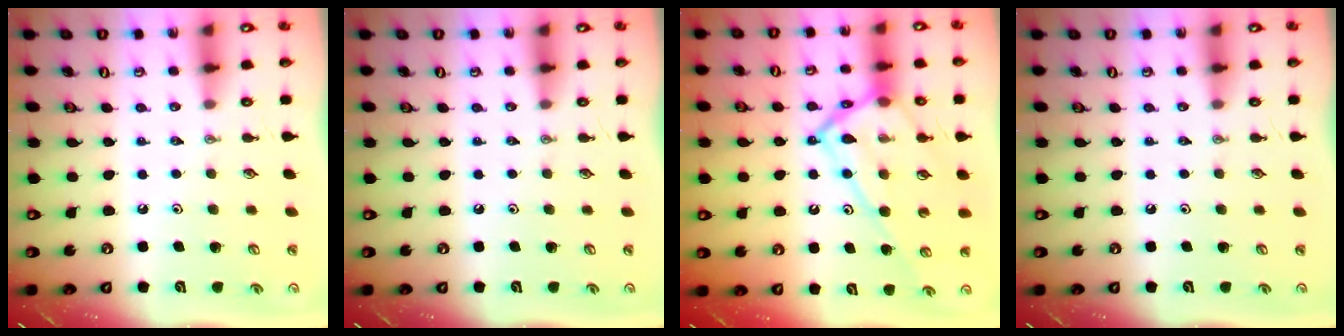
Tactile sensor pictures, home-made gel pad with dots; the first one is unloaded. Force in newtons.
{"total": 0.0}
{"total": 19.1, "press": 19.1, "slide": 1.6}
{"total": 0.0}